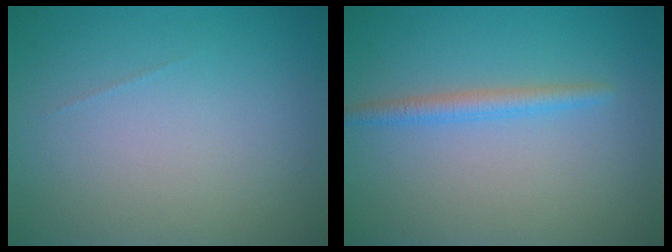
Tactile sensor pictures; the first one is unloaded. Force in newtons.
{"total": 1.8, "press": 1.8, "slide": 0.2}